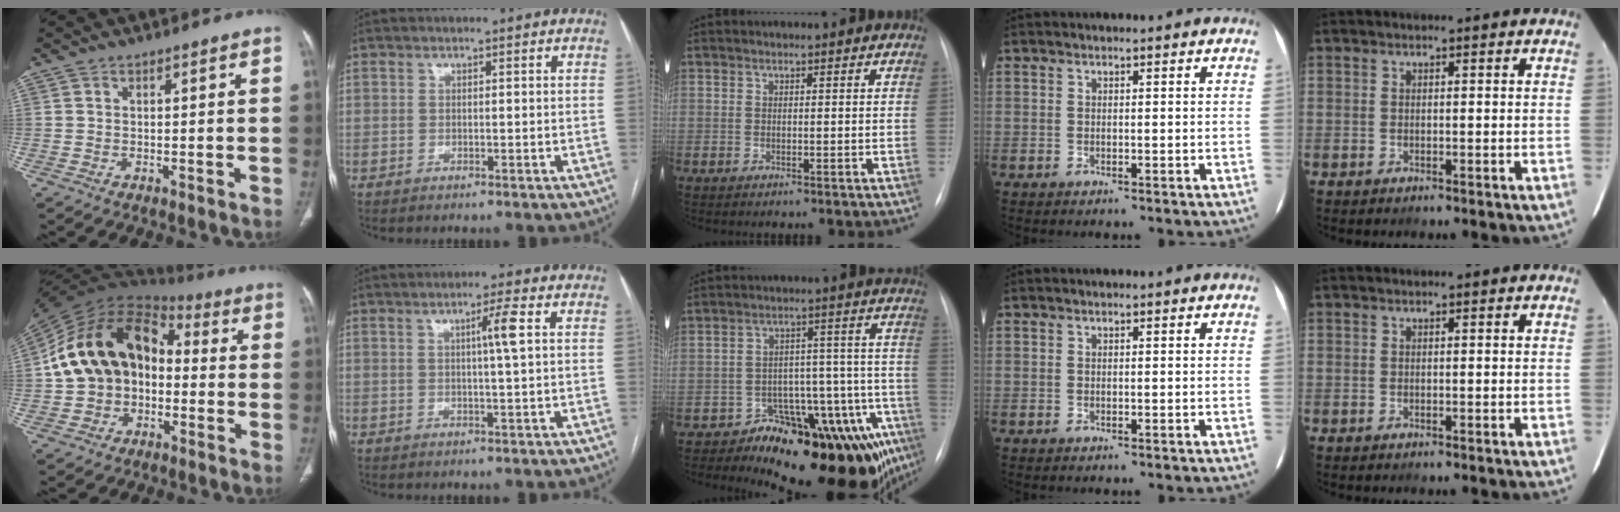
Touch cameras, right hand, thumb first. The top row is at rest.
{"thumb": {"total": 18.1, "force": [-0.5, 13.5, 11.9], "torque": [-0.196, 0.045, -0.019]}, "index": {"total": 3.6, "force": [0.8, -0.7, 3.4], "torque": [-0.060, 0.000, 0.012]}, "middle": {"total": 16.6, "force": [-10.8, 4.5, 11.8], "torque": [-0.070, 0.057, -0.146]}}